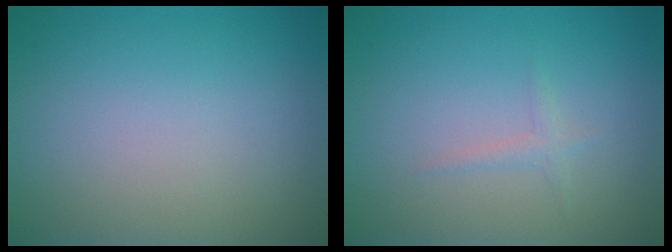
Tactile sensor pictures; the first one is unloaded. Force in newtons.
{"total": 0.8, "press": 0.8, "slide": 0.1}